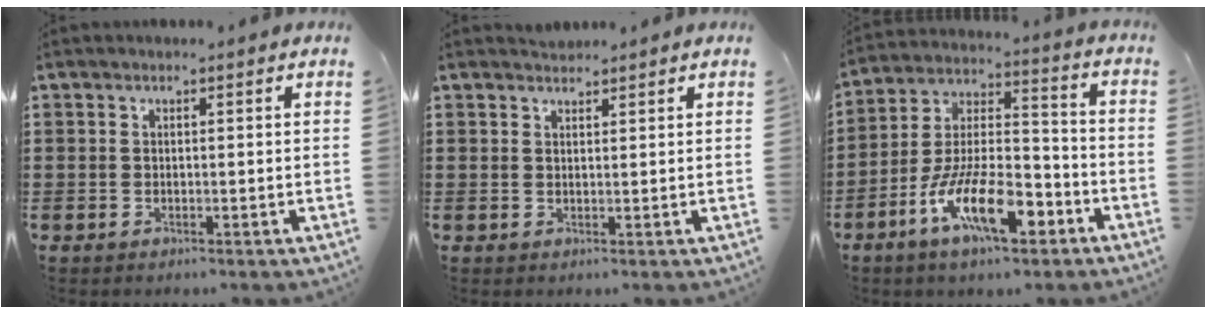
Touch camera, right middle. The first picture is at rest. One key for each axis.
{"total": 1.3, "fx": 1.3, "fy": 0.3, "fz": -0.2, "tx": 0.000, "ty": 0.002, "tz": 0.025}
{"total": 13.5, "fx": -7.6, "fy": 4.7, "fz": 10.1, "tx": -0.206, "ty": 0.015, "tz": -0.146}